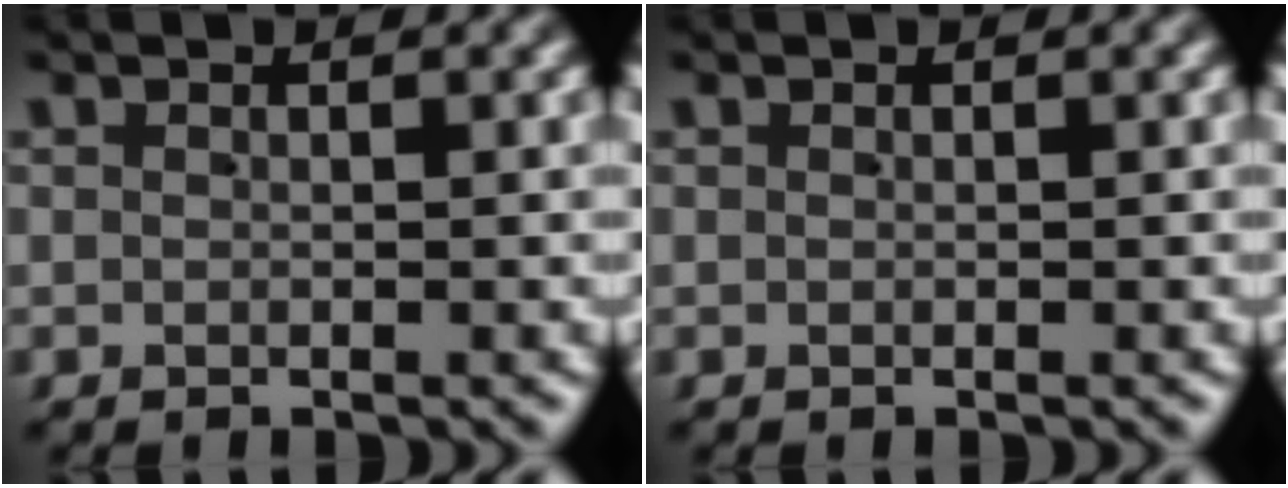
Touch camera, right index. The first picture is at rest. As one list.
[{"total": 0.0}]